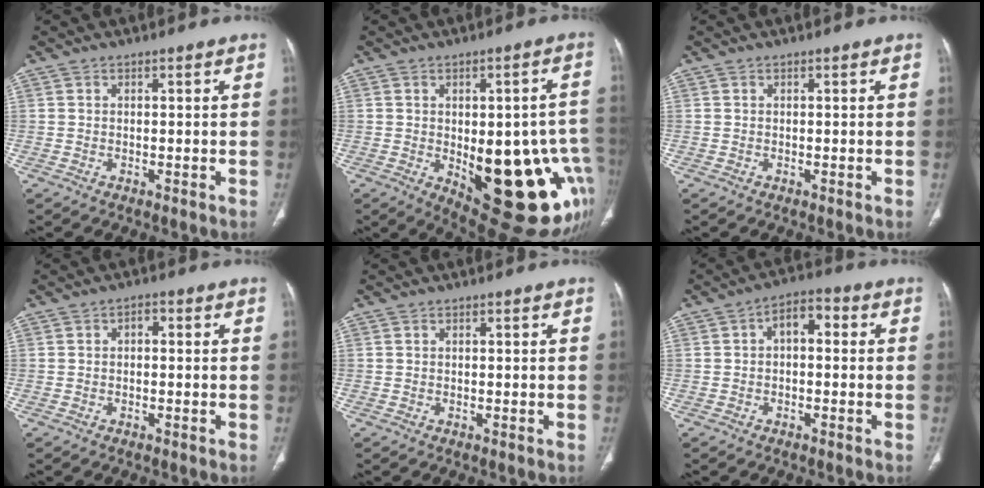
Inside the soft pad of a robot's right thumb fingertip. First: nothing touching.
{"total": 23.6, "force": [-6.0, 9.8, 20.6], "torque": [-0.196, 0.006, -0.047]}
{"total": 0.0}
{"total": 1.5, "force": [0.0, 1.0, 1.2], "torque": [-0.015, 0.009, -0.003]}
{"total": 0.0}
{"total": 5.4, "force": [0.4, 3.2, 4.3], "torque": [-0.053, 0.022, -0.004]}